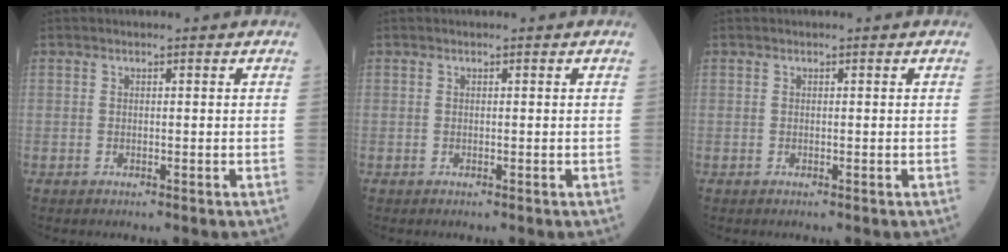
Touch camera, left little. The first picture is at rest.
{"total": 0.0}
{"total": 0.0}